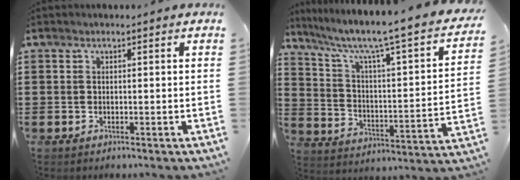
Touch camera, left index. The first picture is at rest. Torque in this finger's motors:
{"motor_torque": [0.03, -0.03, 0.07, -0.01]}